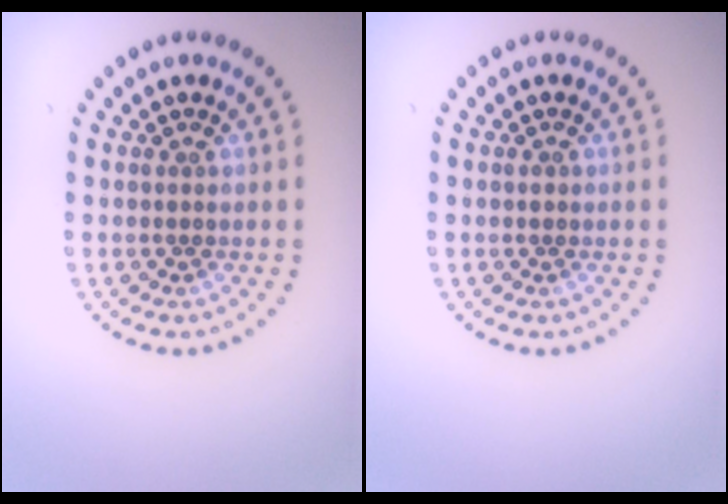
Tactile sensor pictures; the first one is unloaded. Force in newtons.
{"total": 0.5, "press": 0.5, "slide": 0.1}